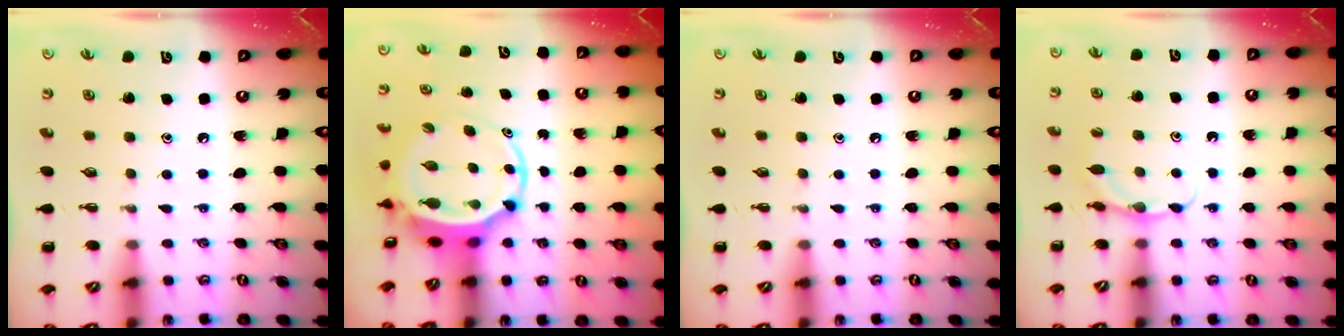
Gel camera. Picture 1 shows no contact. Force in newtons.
{"total": 5.4, "press": 5.3, "slide": 1.3}
{"total": 0.0}
{"total": 4.6, "press": 4.5, "slide": 1.1}